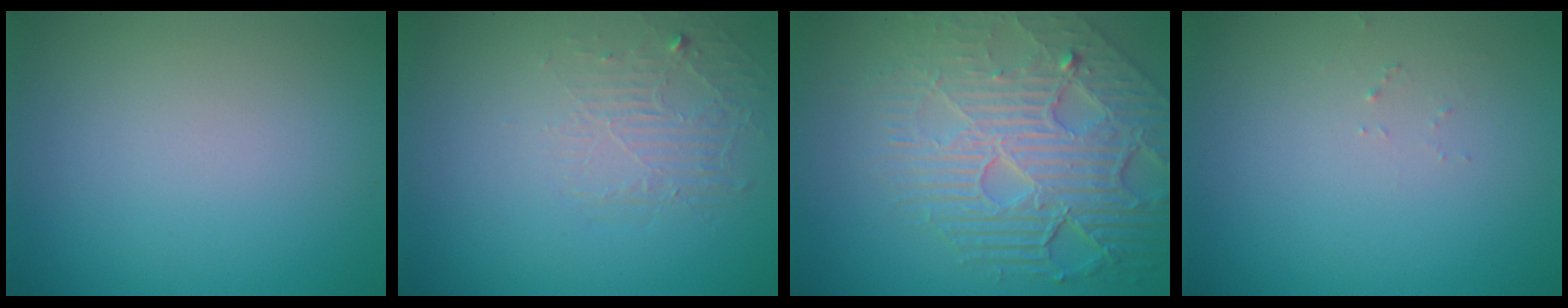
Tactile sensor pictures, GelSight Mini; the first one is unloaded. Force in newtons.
{"total": 1.9, "press": 0.6, "slide": 1.8}
{"total": 8.6, "press": 5.8, "slide": 6.4}
{"total": 0.7, "press": 0.7, "slide": 0.1}